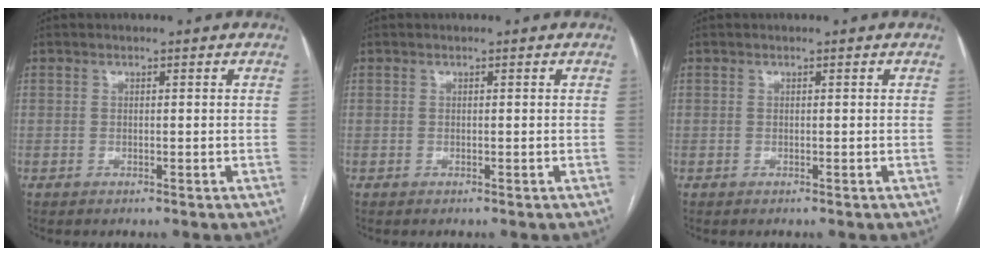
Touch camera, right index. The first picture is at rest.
{"total": 0.0}
{"total": 0.0}